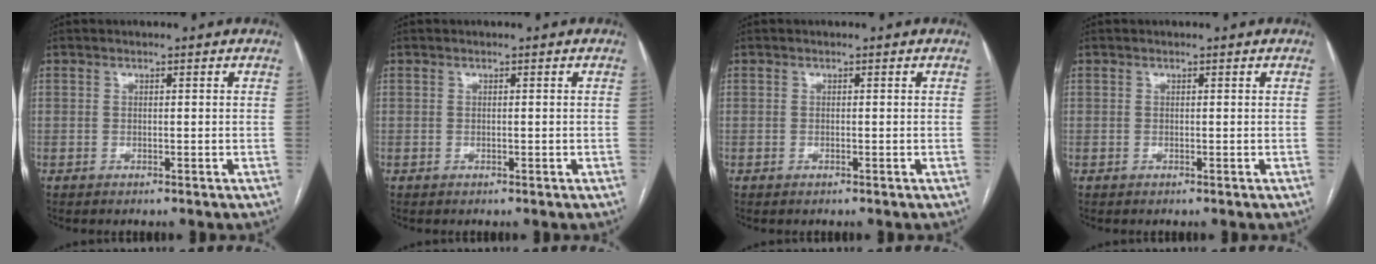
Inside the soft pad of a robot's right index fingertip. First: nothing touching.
{"total": 0.0}
{"total": 0.0}
{"total": 0.0}